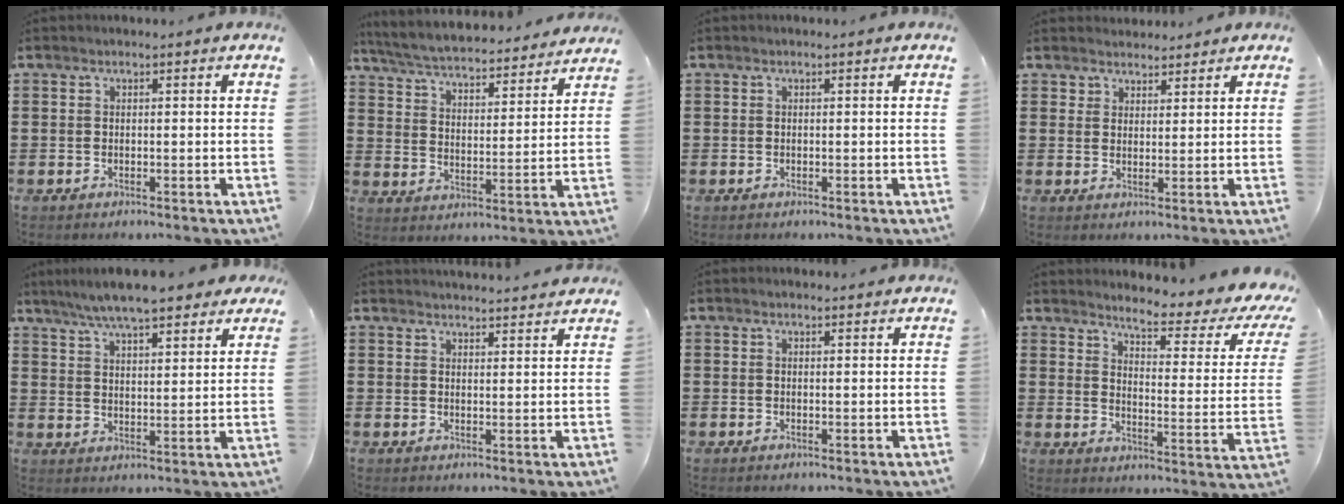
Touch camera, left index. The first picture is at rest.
{"total": 5.2, "force": [5.1, -0.1, 1.1], "torque": [-0.048, -0.041, 0.085]}
{"total": 0.0}
{"total": 2.9, "force": [2.6, 1.3, -0.2], "torque": [0.001, -0.003, 0.049]}
{"total": 7.4, "force": [6.6, 1.0, 3.2], "torque": [-0.085, -0.015, 0.120]}
{"total": 2.7, "force": [2.7, -0.2, -0.2], "torque": [0.004, -0.017, 0.050]}
{"total": 0.9, "force": [0.9, 0.1, 0.2], "torque": [-0.006, 0.000, 0.018]}
{"total": 5.0, "force": [4.0, -0.1, 3.0], "torque": [-0.063, -0.041, 0.055]}